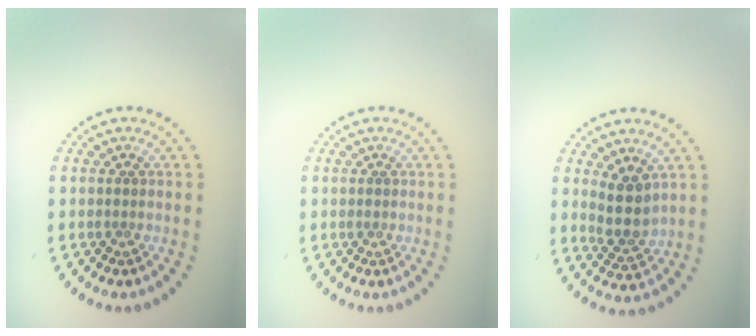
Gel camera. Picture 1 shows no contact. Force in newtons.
{"total": 0.5, "press": 0.4, "slide": 0.3}
{"total": 3.1, "press": 2.7, "slide": 1.6}